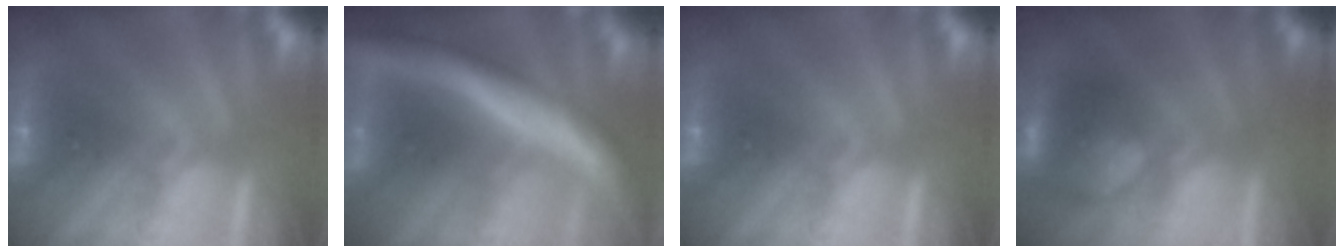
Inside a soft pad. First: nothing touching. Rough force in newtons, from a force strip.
{"total": 8.1}
{"total": 0.0}
{"total": 7.7}